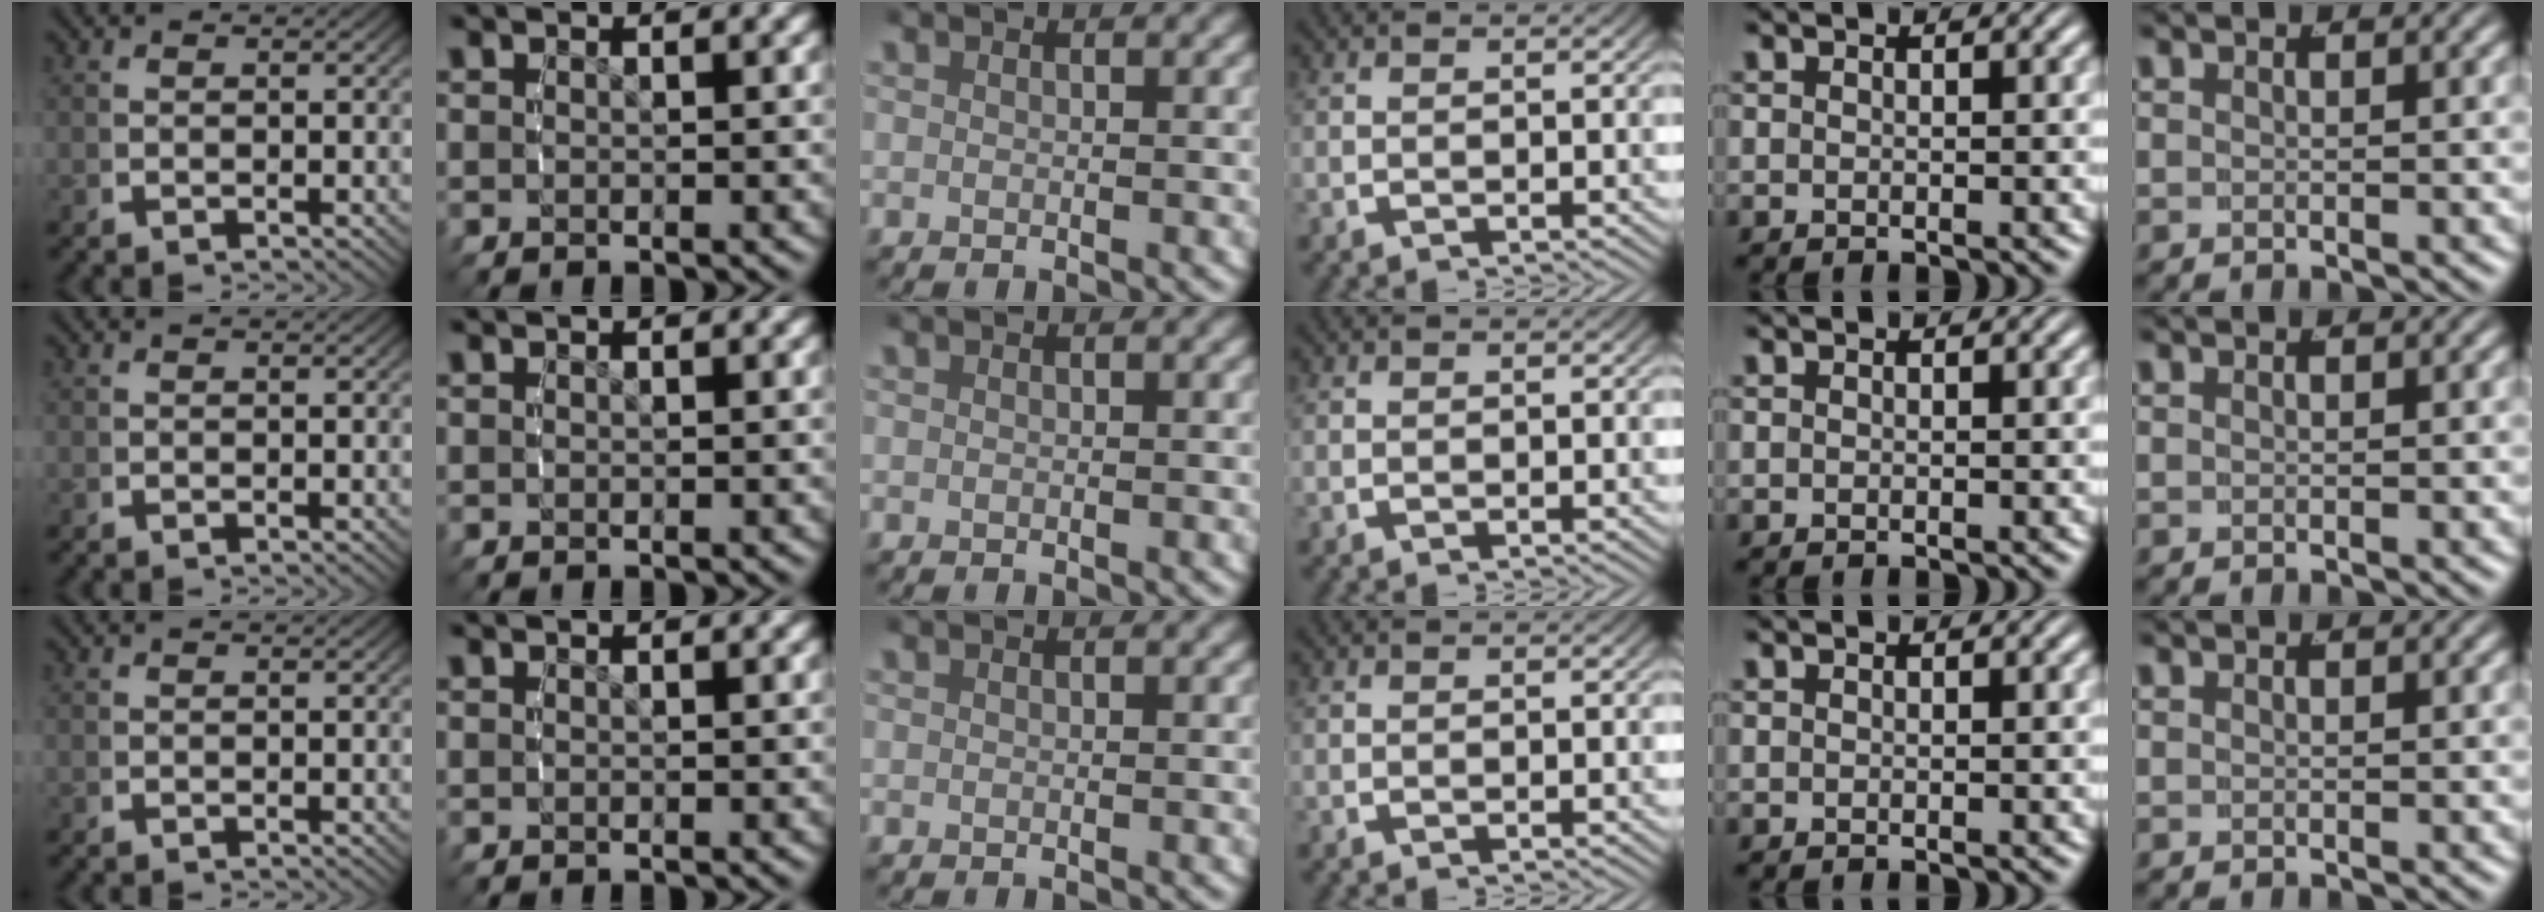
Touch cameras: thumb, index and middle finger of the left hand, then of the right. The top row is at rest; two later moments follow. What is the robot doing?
{"motion": "reach", "object": "napkin"}